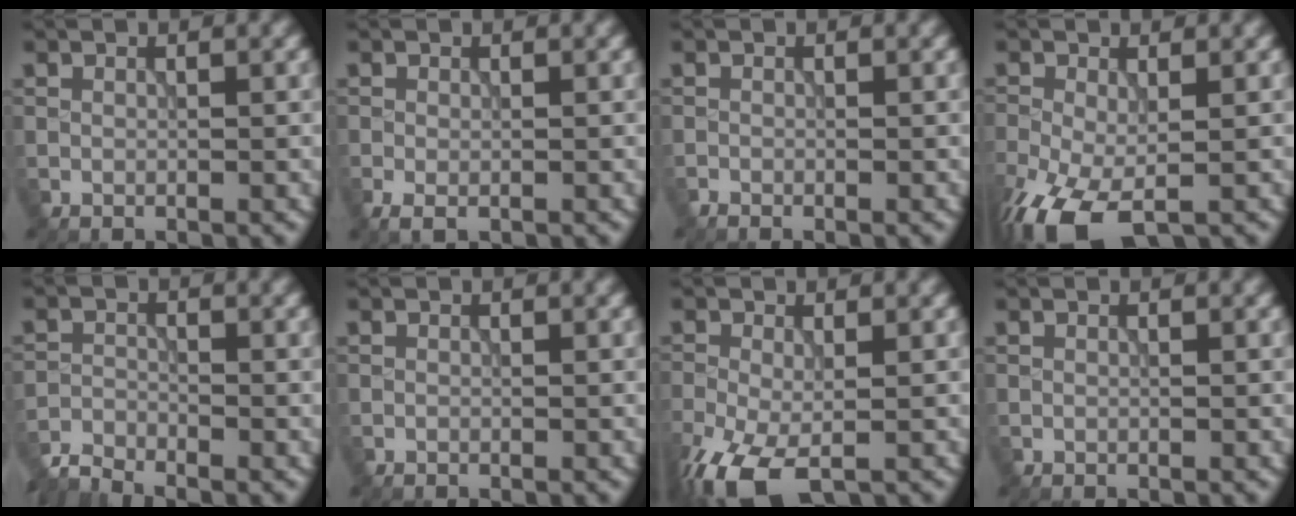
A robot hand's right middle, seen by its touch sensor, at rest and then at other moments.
{"total": 1.4, "force": [-0.7, 0.7, 1.0], "torque": [-0.026, -0.008, -0.013]}
{"total": 0.5, "force": [-0.5, 0.0, 0.0], "torque": [0.002, -0.002, -0.011]}
{"total": 8.5, "force": [-4.3, 3.9, 6.1], "torque": [-0.157, -0.040, -0.076]}
{"total": 2.9, "force": [-2.9, 0.3, 0.3], "torque": [-0.012, -0.005, -0.067]}
{"total": 0.0}
{"total": 7.5, "force": [-3.9, 3.4, 5.4], "torque": [-0.132, -0.028, -0.073]}
{"total": 0.0}